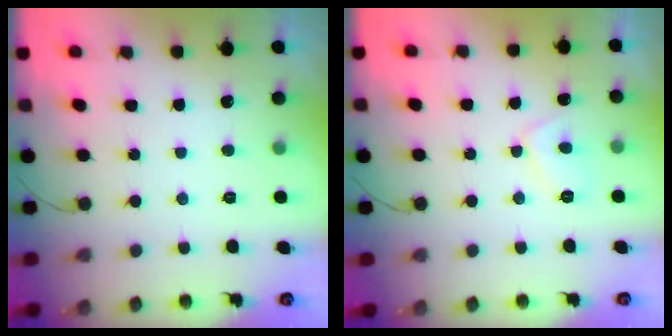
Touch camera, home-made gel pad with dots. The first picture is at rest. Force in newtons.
{"total": 5.5, "press": 5.5, "slide": 0.6}